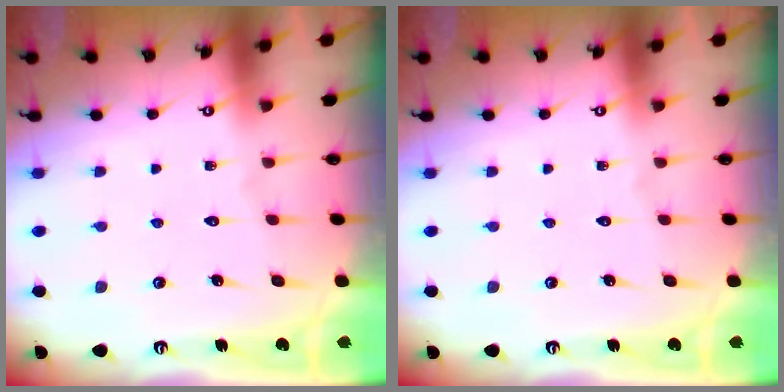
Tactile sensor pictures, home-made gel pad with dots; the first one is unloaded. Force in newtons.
{"total": 0.0}